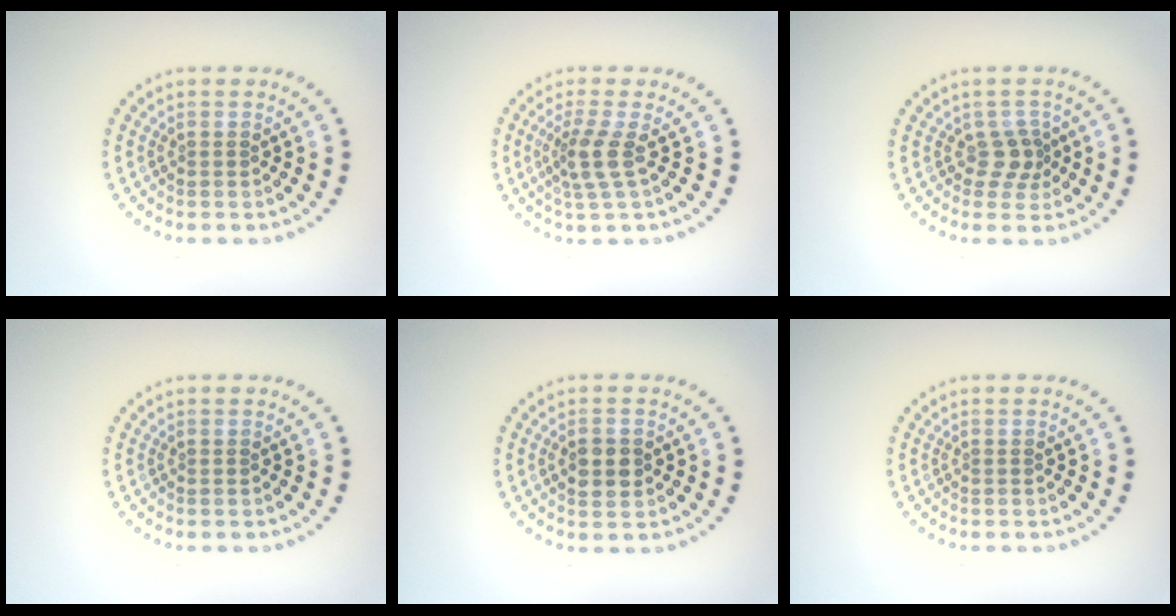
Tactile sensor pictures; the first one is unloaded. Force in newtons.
{"total": 2.6, "press": 2.0, "slide": 1.7}
{"total": 2.0, "press": 1.6, "slide": 1.3}
{"total": 0.0}
{"total": 2.8, "press": 2.8, "slide": 0.1}
{"total": 0.0}